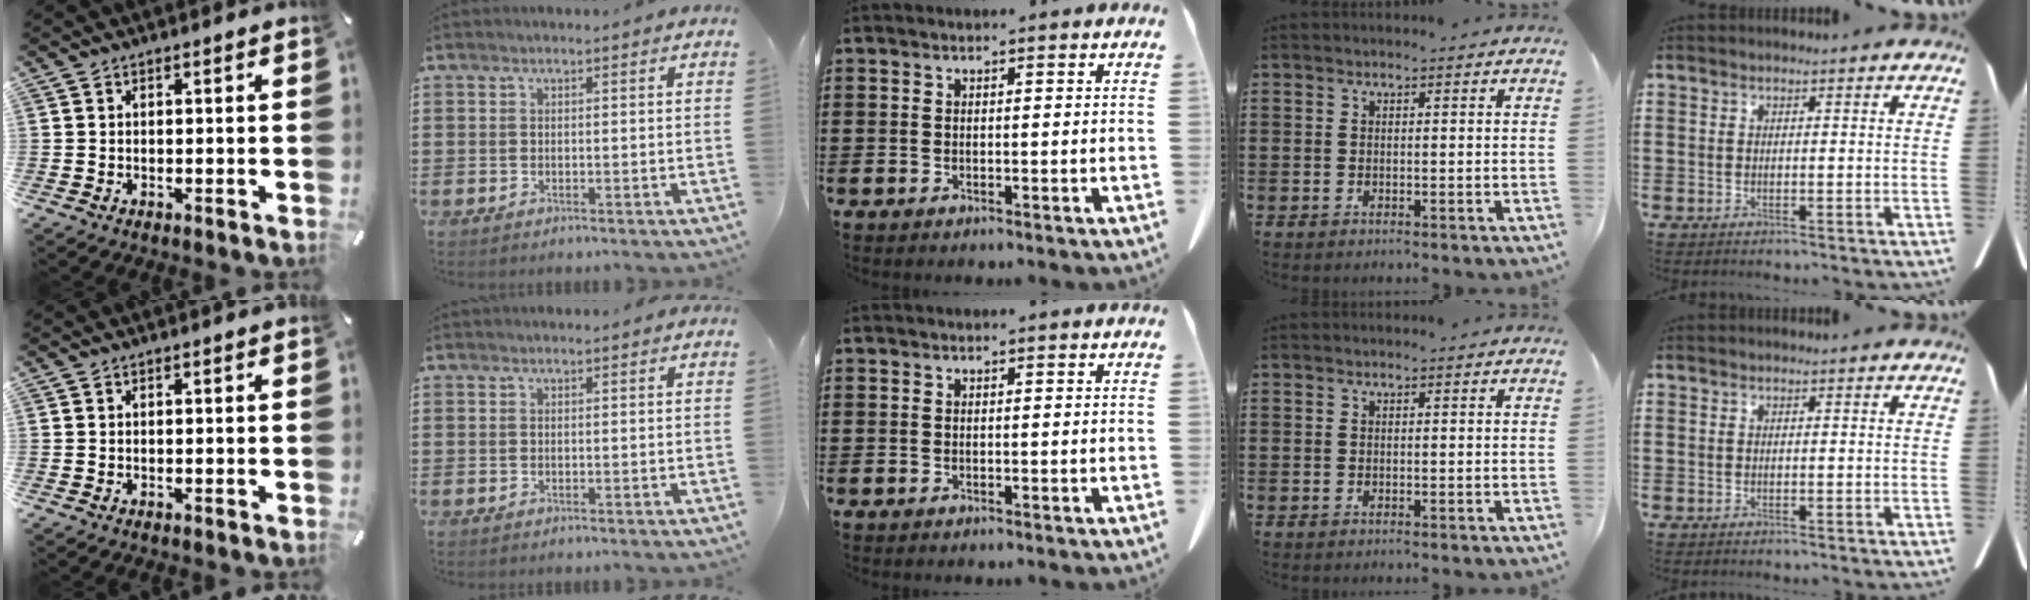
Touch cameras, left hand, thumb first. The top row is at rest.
{}